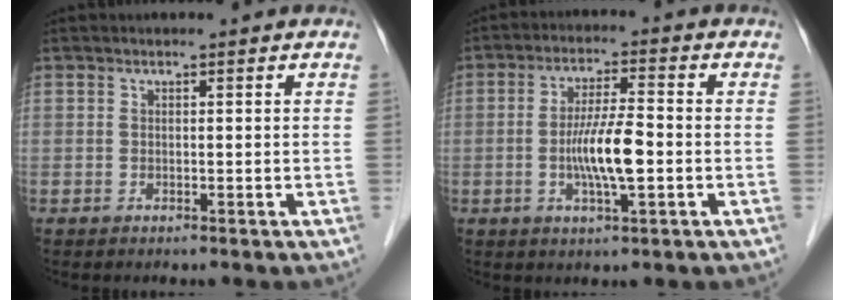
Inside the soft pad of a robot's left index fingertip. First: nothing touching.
{"total": 7.4, "force": [-1.5, 0.9, 7.2], "torque": [-0.142, -0.005, -0.030]}